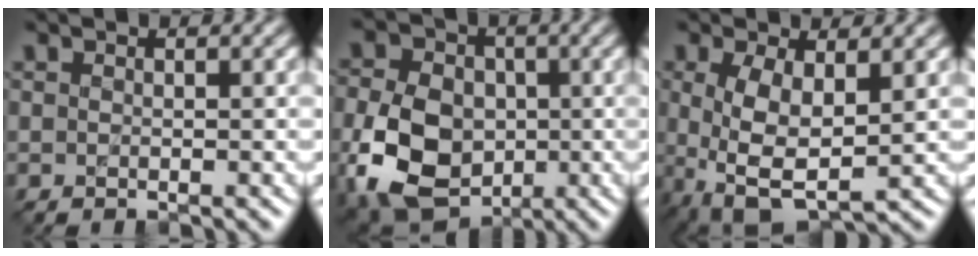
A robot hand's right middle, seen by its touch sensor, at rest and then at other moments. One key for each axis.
{"total": 9.7, "fx": -2.5, "fy": 7.4, "fz": 5.9, "tx": -0.130, "ty": -0.009, "tz": -0.059}
{"total": 5.4, "fx": 0.0, "fy": 2.5, "fz": 4.8, "tx": -0.108, "ty": -0.006, "tz": 0.004}